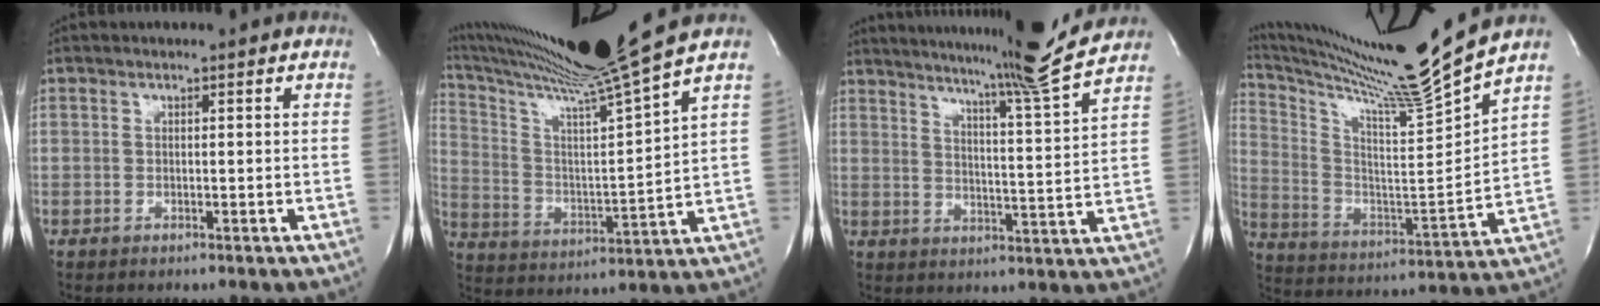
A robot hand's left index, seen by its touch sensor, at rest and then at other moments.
{"total": 18.0, "force": [15.2, -4.1, 8.7], "torque": [-0.162, -0.053, 0.253]}
{"total": 15.7, "force": [14.1, -2.9, 6.2], "torque": [-0.108, -0.059, 0.192]}
{"total": 20.2, "force": [17.5, -4.1, 9.2], "torque": [-0.174, -0.081, 0.281]}